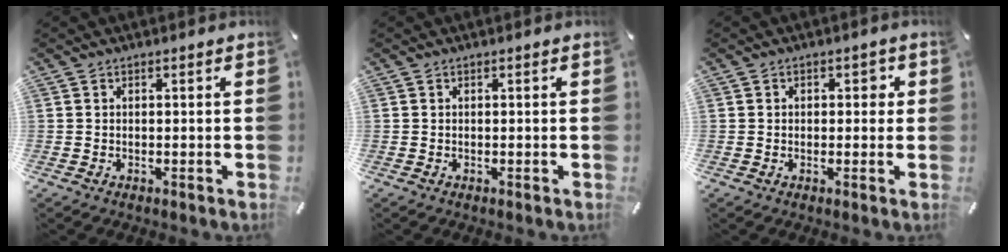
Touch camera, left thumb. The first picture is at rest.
{"total": 0.0}
{"total": 2.1, "force": [0.1, 1.6, 1.3], "torque": [-0.012, 0.004, -0.007]}